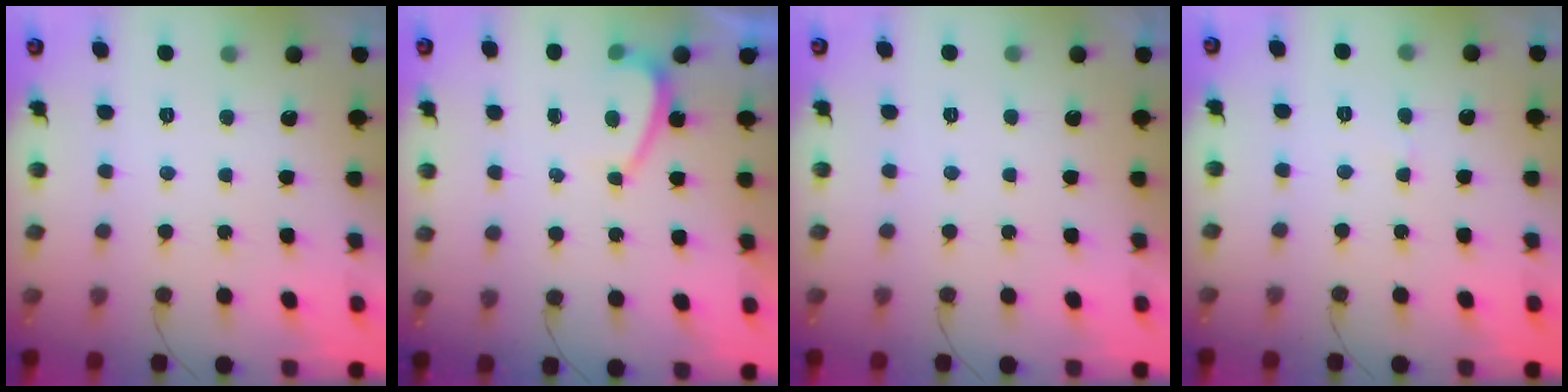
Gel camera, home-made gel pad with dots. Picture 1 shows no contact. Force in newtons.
{"total": 0.6, "press": 0.3, "slide": 0.5}
{"total": 2.2, "press": 2.2, "slide": 0.3}
{"total": 2.6, "press": 2.6, "slide": 0.2}